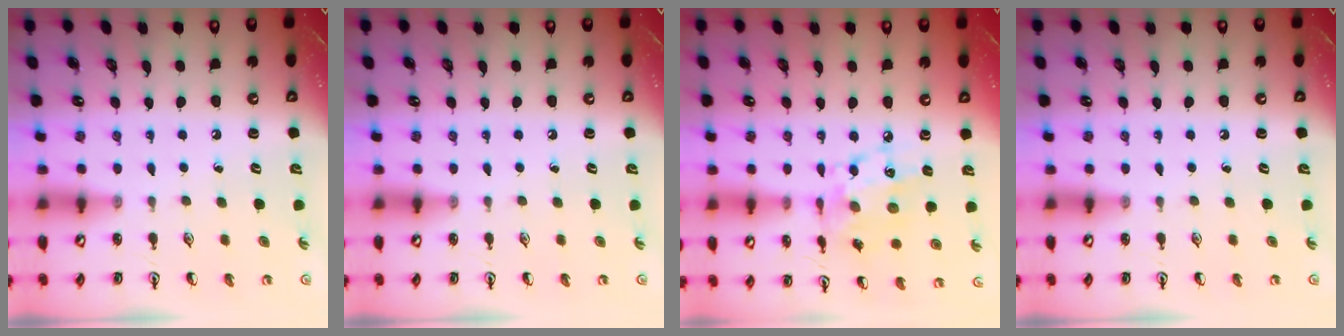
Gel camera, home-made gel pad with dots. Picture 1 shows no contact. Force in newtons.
{"total": 0.0}
{"total": 11.7, "press": 11.7, "slide": 0.6}
{"total": 0.0}